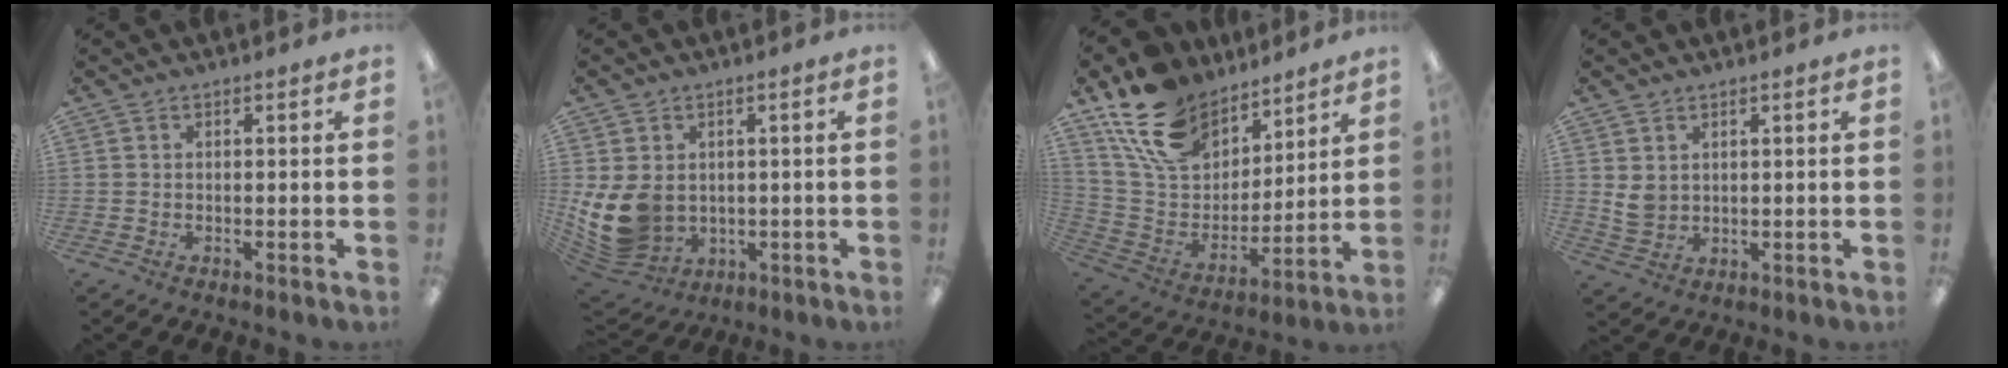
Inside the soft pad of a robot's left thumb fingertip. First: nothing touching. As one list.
[{"total": 11.2, "force": [0.4, 9.2, 6.3], "torque": [-0.161, -0.009, 0.015]}, {"total": 18.8, "force": [13.0, 11.1, 7.9], "torque": [-0.166, -0.071, 0.245]}, {"total": 4.2, "force": [1.8, 3.4, 1.8], "torque": [-0.038, -0.004, 0.033]}]